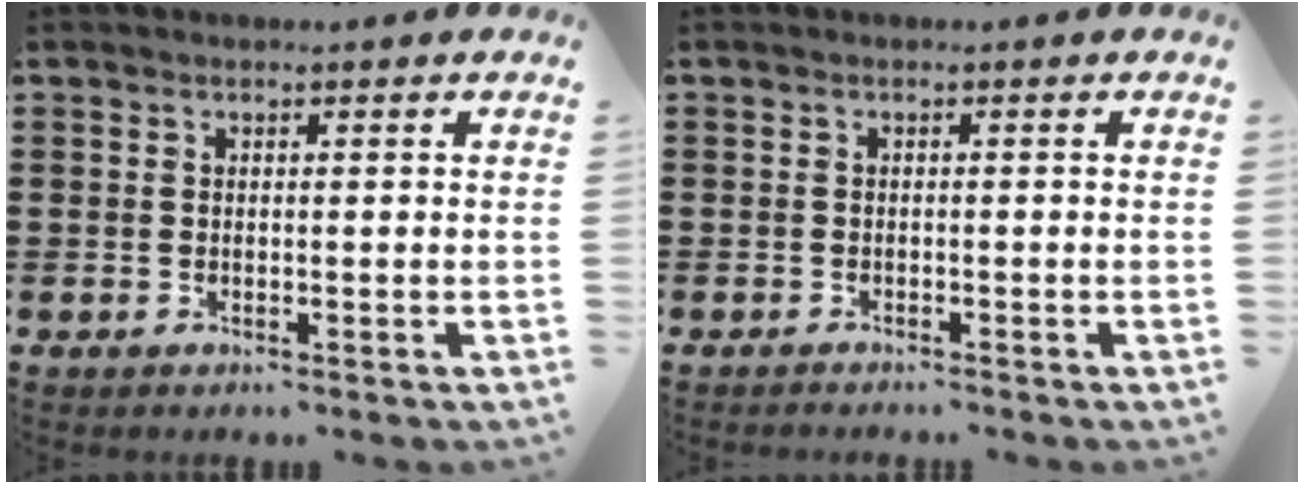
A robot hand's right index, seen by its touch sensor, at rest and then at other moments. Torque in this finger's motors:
{"motor_torque": [-1.07, 1.07, -0.33, -0.11]}